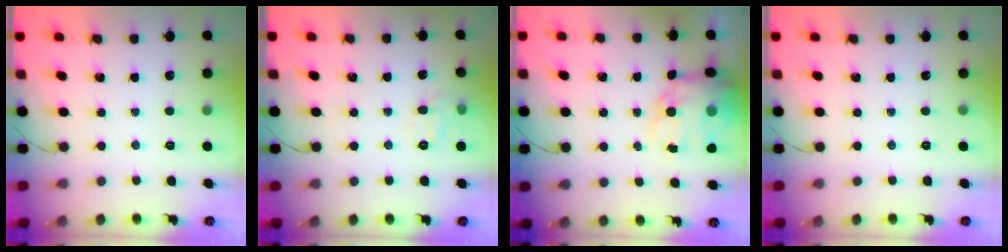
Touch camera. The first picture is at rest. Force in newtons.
{"total": 7.1, "press": 7.0, "slide": 1.2}
{"total": 13.4, "press": 13.0, "slide": 3.3}
{"total": 0.0}